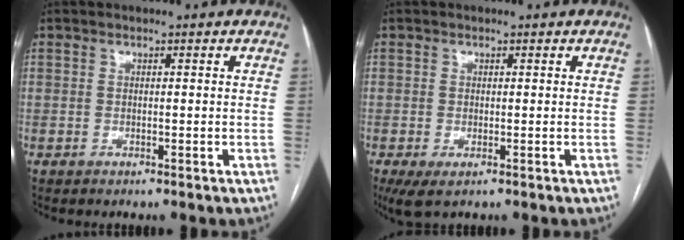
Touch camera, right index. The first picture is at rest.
{"total": 3.3, "force": [-1.5, 1.4, 2.6], "torque": [-0.047, -0.007, -0.016]}